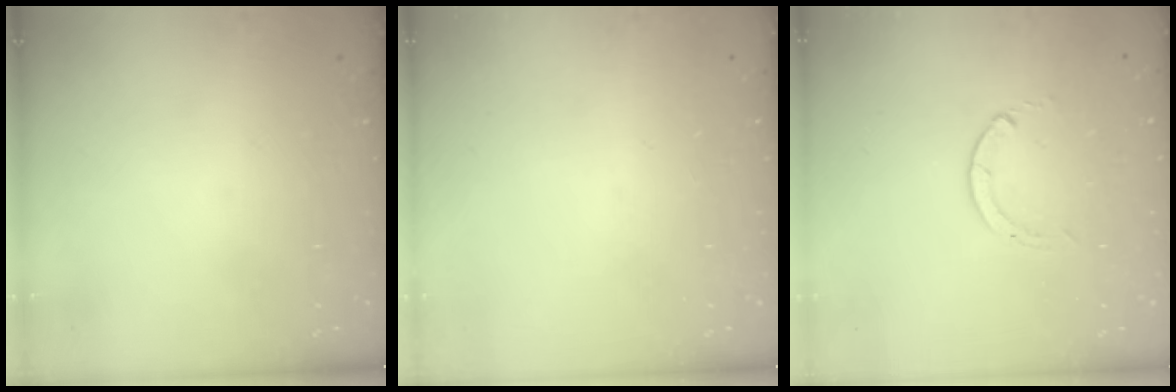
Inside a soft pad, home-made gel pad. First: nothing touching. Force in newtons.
{"total": 0.0}
{"total": 0.6, "press": 0.5, "slide": 0.1}